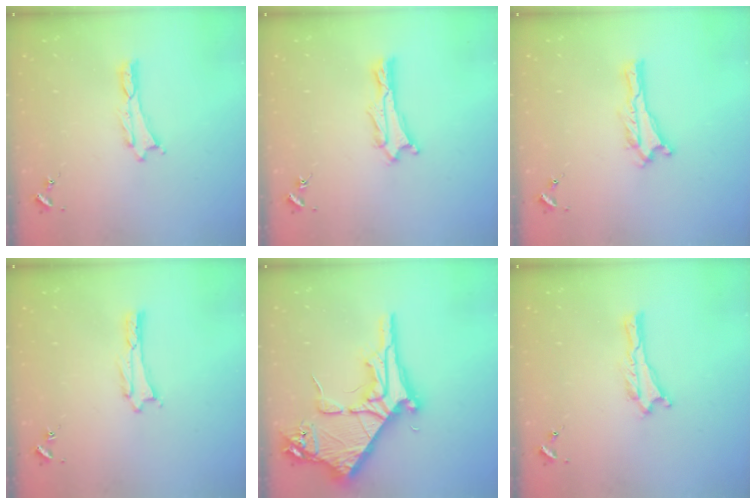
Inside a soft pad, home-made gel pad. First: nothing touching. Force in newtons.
{"total": 0.9, "press": 0.9, "slide": 0.2}
{"total": 0.0}
{"total": 0.5, "press": 0.5, "slide": 0.2}
{"total": 10.9, "press": 10.9, "slide": 1.1}
{"total": 0.0}